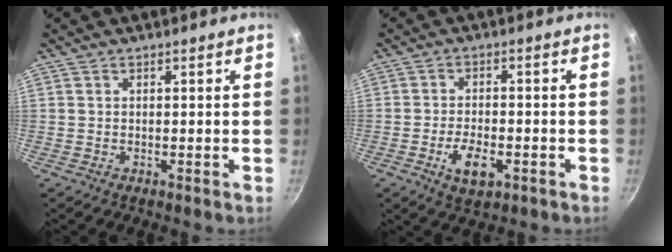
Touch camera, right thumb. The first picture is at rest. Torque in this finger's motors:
{"motor_torque": [-0.16, 0.21, -0.05, 0.04, 0.15]}